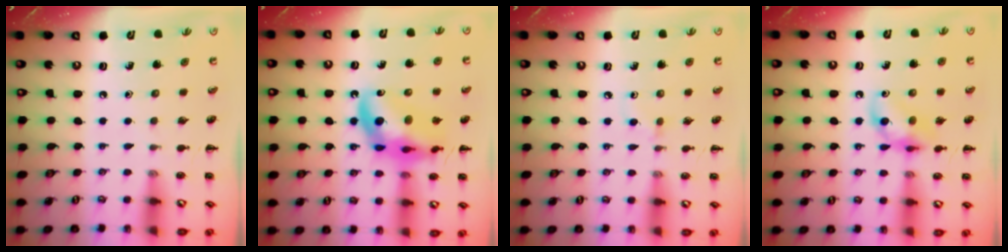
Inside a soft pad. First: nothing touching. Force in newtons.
{"total": 17.1, "press": 16.6, "slide": 4.0}
{"total": 2.7, "press": 2.5, "slide": 1.0}
{"total": 11.1, "press": 11.1, "slide": 1.1}